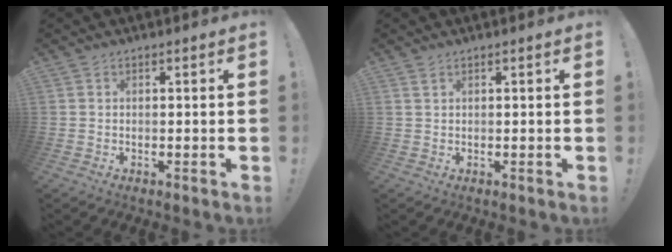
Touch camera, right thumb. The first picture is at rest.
{"total": 1.2, "force": [0.7, 0.3, 0.9], "torque": [-0.019, 0.001, 0.013]}